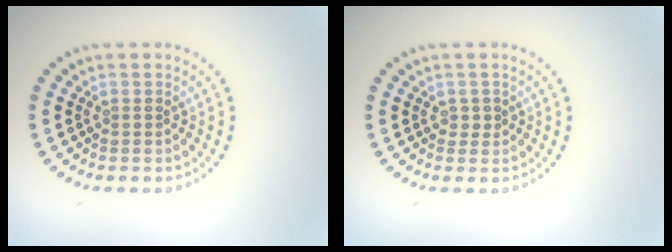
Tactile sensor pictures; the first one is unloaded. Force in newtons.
{"total": 1.0, "press": 0.9, "slide": 0.3}